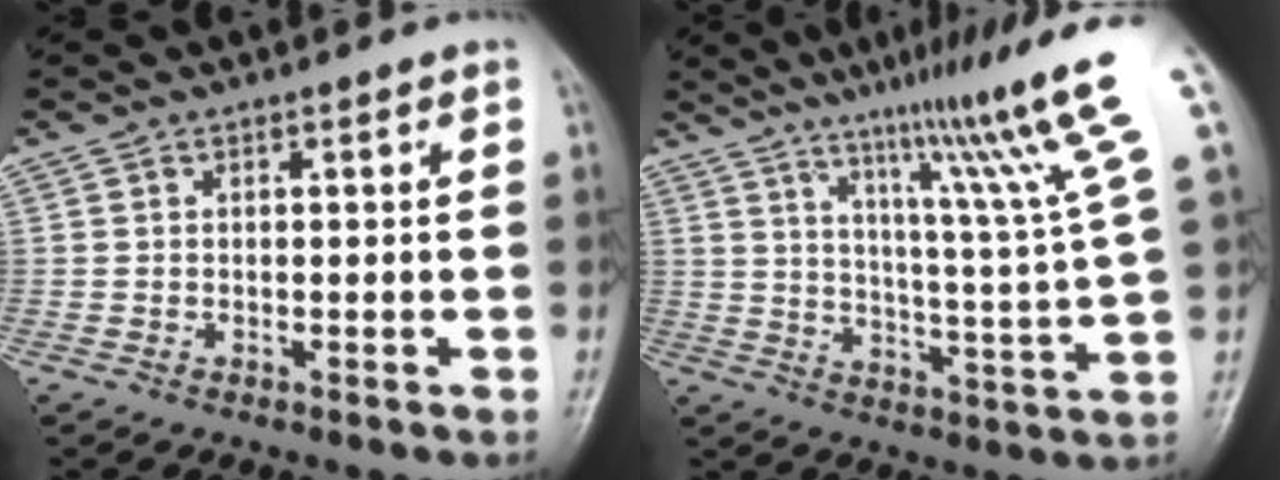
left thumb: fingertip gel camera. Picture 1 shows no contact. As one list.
[{"total": 17.6, "force": [10.5, -0.9, 14.0], "torque": [-0.197, -0.057, 0.150]}]